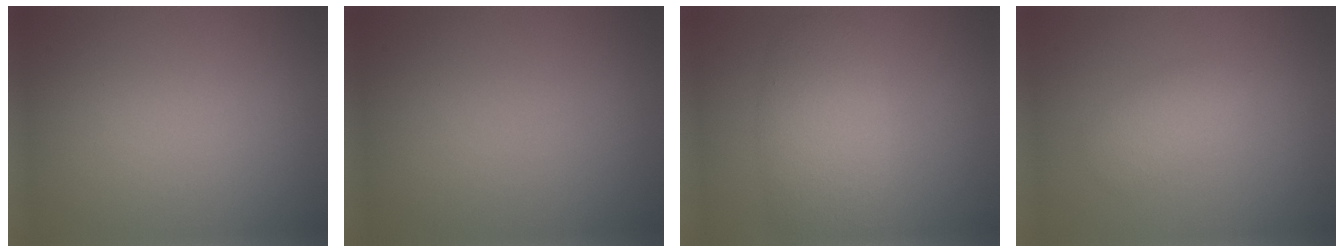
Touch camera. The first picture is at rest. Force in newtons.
{"total": 0.0}
{"total": 4.7, "press": 4.7, "slide": 0.1}
{"total": 2.0, "press": 2.0, "slide": 0.0}